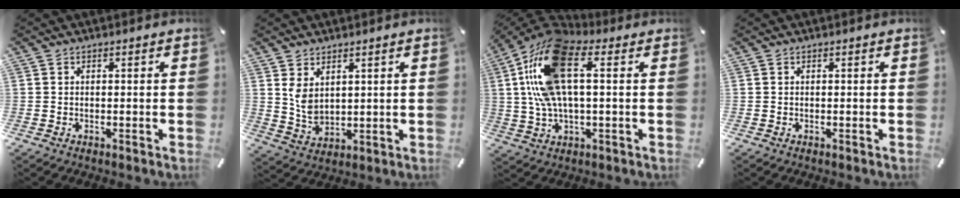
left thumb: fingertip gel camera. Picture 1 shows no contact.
{"total": 5.3, "force": [2.7, 3.4, 3.0], "torque": [-0.078, -0.015, 0.049]}
{"total": 18.0, "force": [4.0, 8.1, 15.6], "torque": [-0.327, 0.006, 0.069]}
{"total": 0.0}